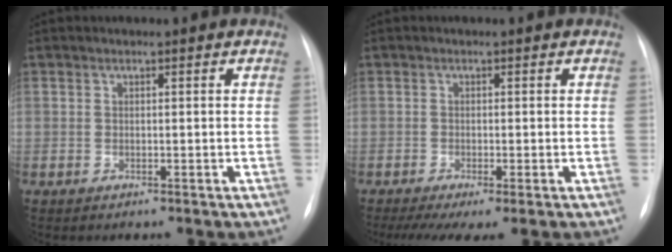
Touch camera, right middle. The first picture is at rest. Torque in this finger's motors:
{"motor_torque": [0.54, -0.49, 0.09, 0.04]}